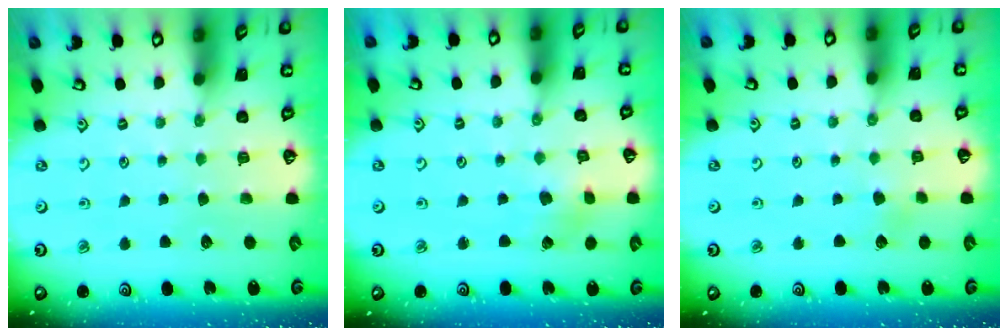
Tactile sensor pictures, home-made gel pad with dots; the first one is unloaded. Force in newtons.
{"total": 2.9, "press": 2.9, "slide": 0.5}
{"total": 1.4, "press": 1.4, "slide": 0.1}